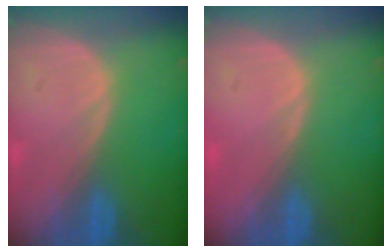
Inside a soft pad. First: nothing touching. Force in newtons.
{"total": 0.5, "press": 0.1, "slide": 0.5}